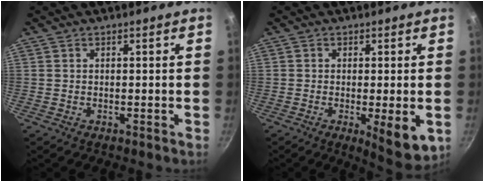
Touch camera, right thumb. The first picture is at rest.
{"total": 8.0, "force": [-1.9, 2.2, 7.5], "torque": [-0.100, -0.009, -0.019]}